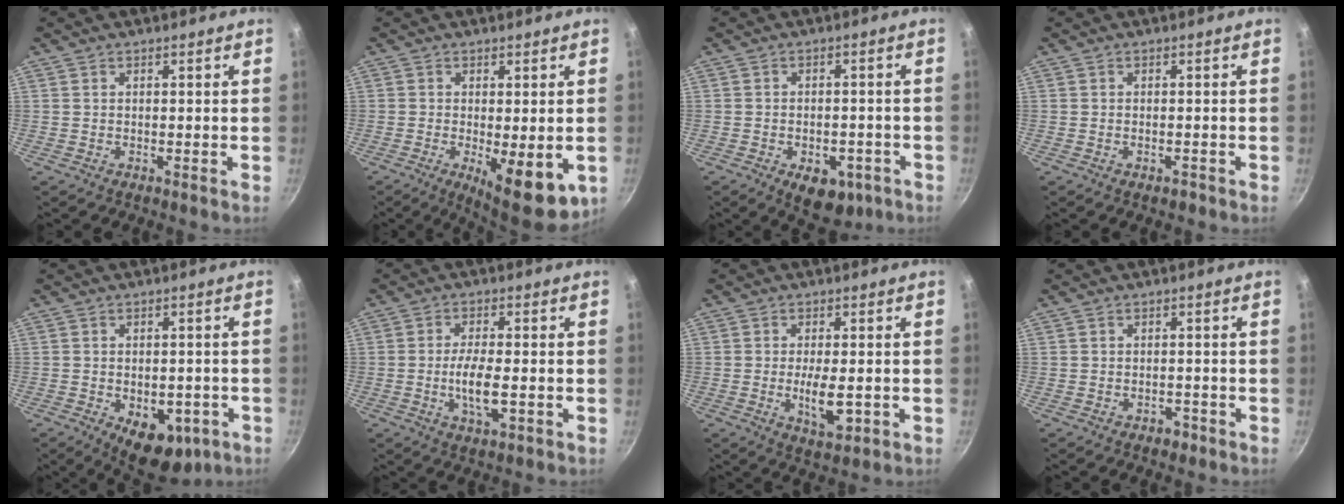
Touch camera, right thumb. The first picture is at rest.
{"total": 11.5, "force": [-3.5, 4.1, 10.1], "torque": [-0.134, -0.022, -0.038]}
{"total": 8.5, "force": [-4.3, 5.0, 5.4], "torque": [-0.055, 0.015, -0.051]}
{"total": 0.9, "force": [-0.7, 0.4, 0.5], "torque": [-0.006, 0.007, -0.008]}
{"total": 12.1, "force": [-5.4, 6.9, 8.4], "torque": [-0.101, 0.007, -0.063]}
{"total": 6.3, "force": [-1.3, 2.3, 5.7], "torque": [-0.110, -0.002, -0.022]}
{"total": 6.4, "force": [-1.3, 2.6, 5.7], "torque": [-0.094, -0.010, -0.016]}
{"total": 1.8, "force": [-1.2, 1.1, 0.6], "torque": [-0.003, 0.008, -0.016]}